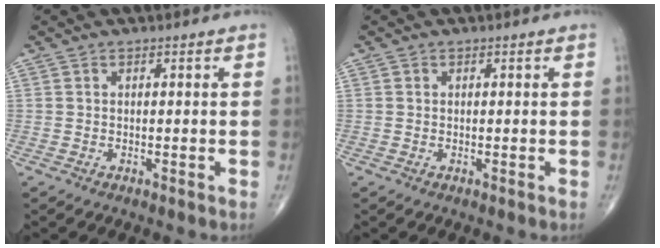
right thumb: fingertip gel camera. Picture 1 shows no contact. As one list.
[{"total": 0.0}]